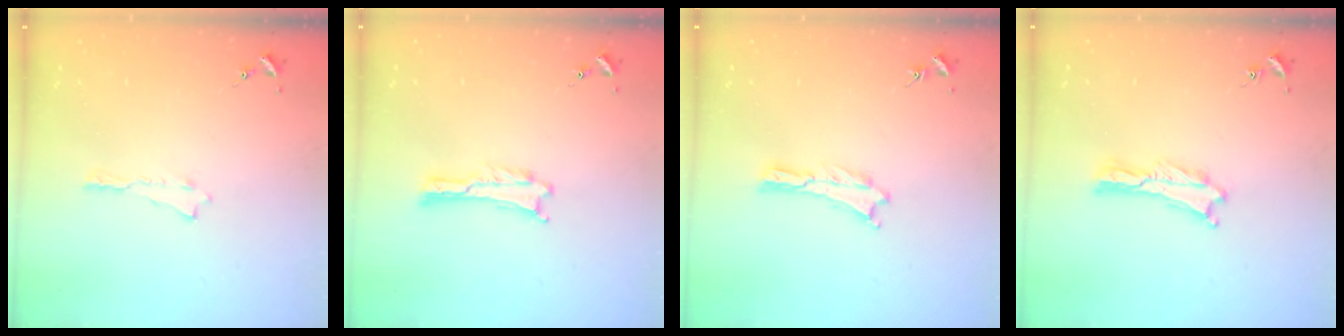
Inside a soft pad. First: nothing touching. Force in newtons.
{"total": 0.0}
{"total": 0.0}
{"total": 0.0}